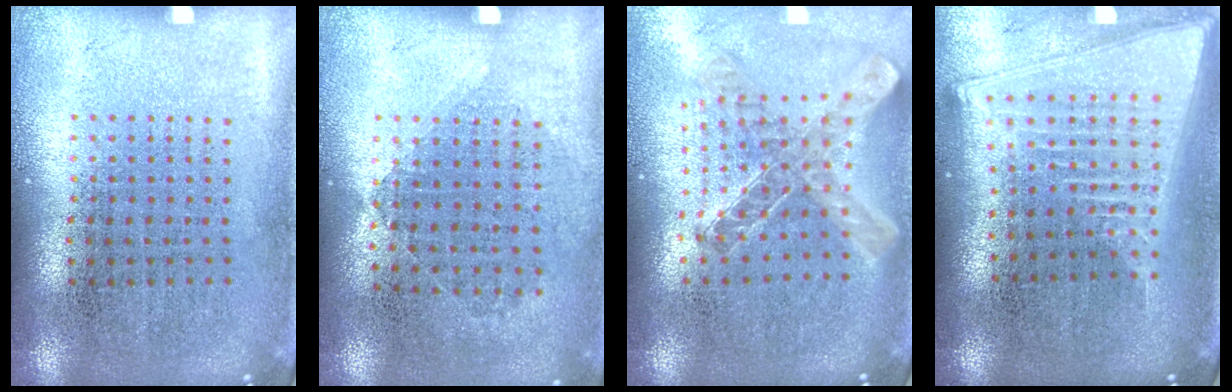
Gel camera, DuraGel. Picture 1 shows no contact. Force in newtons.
{"total": 0.9, "press": 0.8, "slide": 0.4}
{"total": 1.1, "press": 1.1, "slide": 0.2}
{"total": 2.1, "press": 1.8, "slide": 1.1}